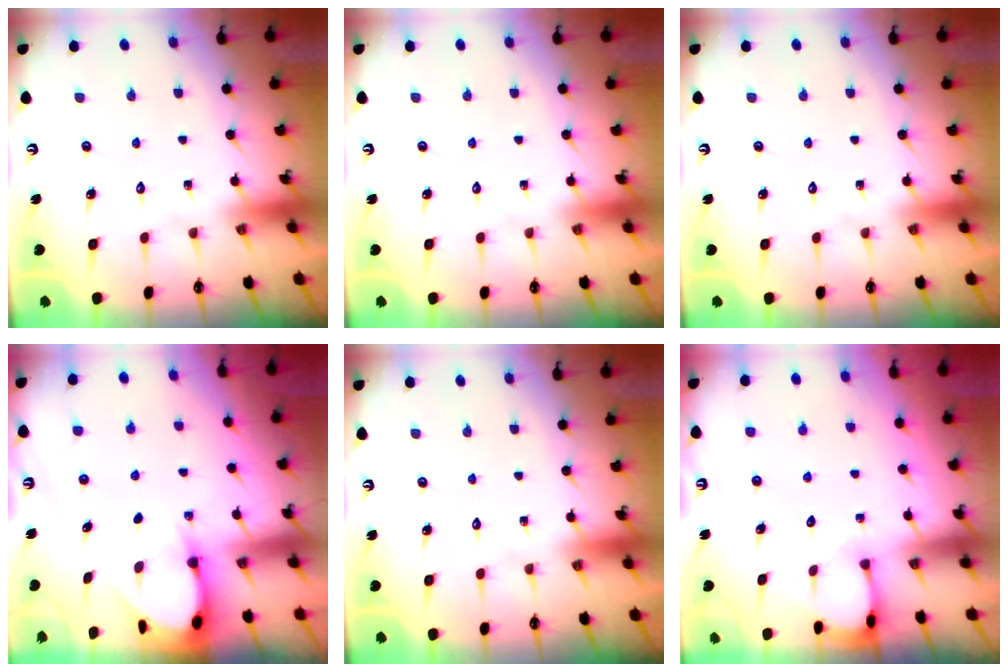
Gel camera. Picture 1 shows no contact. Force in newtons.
{"total": 0.0}
{"total": 0.0}
{"total": 3.2, "press": 3.2, "slide": 0.4}
{"total": 0.0}
{"total": 2.7, "press": 2.7, "slide": 0.4}